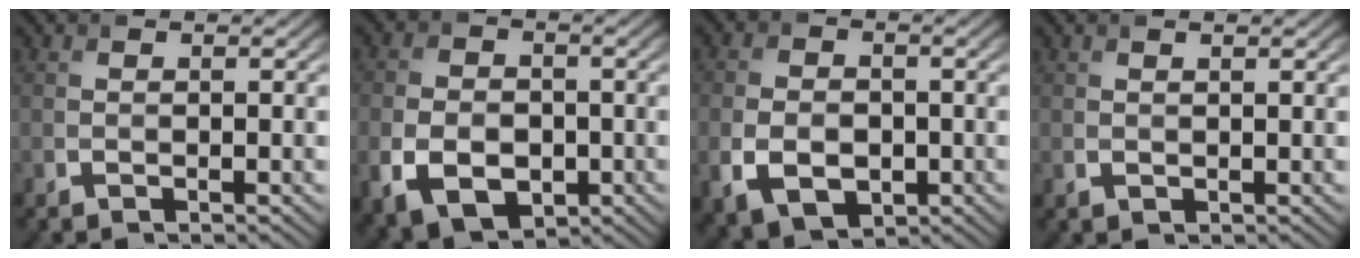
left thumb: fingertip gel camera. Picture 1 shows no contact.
{"total": 8.5, "force": [-2.7, 6.1, 5.4], "torque": [-0.111, -0.023, -0.051]}
{"total": 7.2, "force": [-2.1, 5.1, 4.6], "torque": [-0.091, -0.018, -0.038]}
{"total": 0.8, "force": [0.6, 0.2, 0.5], "torque": [-0.013, 0.000, 0.014]}